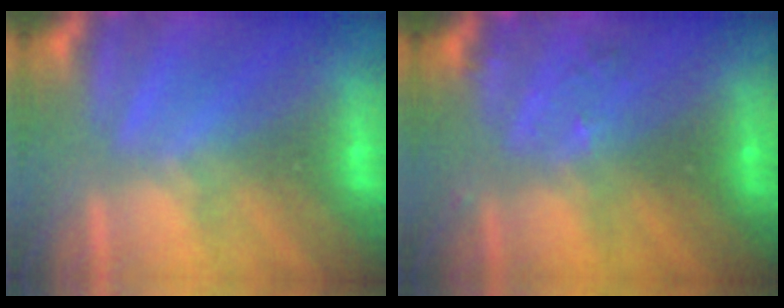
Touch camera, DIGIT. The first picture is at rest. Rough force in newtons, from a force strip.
{"total": 2.8}